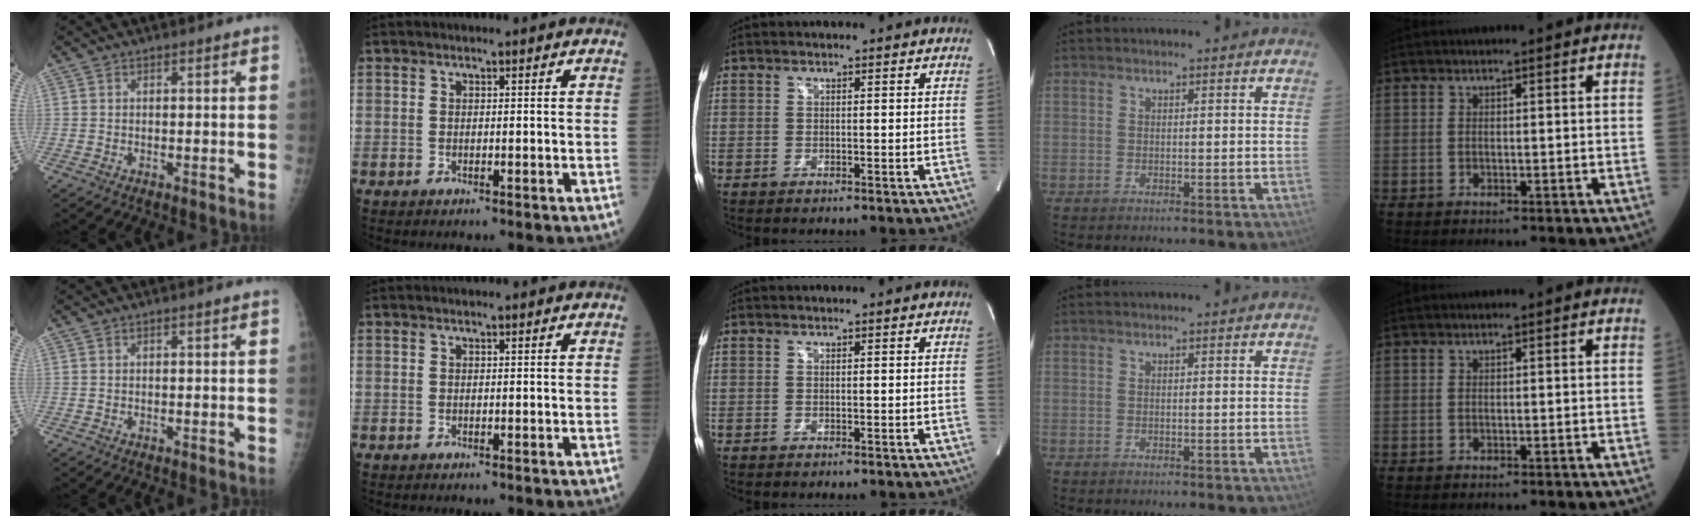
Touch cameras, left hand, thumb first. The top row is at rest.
{}